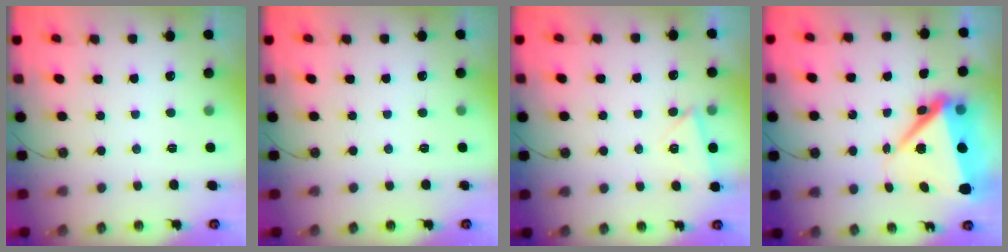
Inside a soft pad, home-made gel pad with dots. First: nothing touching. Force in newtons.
{"total": 0.0}
{"total": 2.7, "press": 2.4, "slide": 1.2}
{"total": 11.9, "press": 11.6, "slide": 2.5}